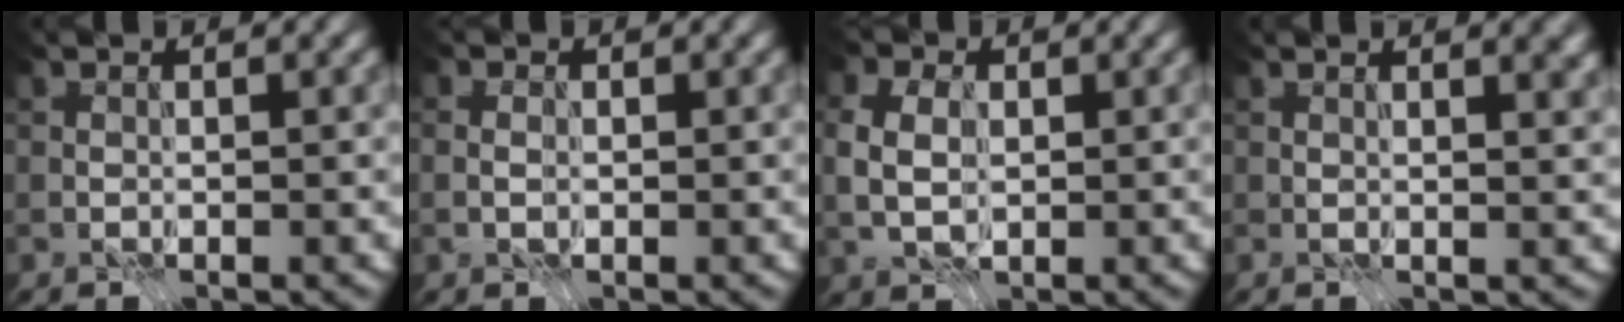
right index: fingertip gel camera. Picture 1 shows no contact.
{"total": 1.5, "force": [-0.1, 1.1, 1.0], "torque": [-0.017, 0.005, -0.006]}
{"total": 4.7, "force": [0.4, 3.6, 3.1], "torque": [-0.067, 0.013, -0.001]}
{"total": 1.8, "force": [1.0, 0.5, 1.5], "torque": [-0.021, -0.001, 0.021]}